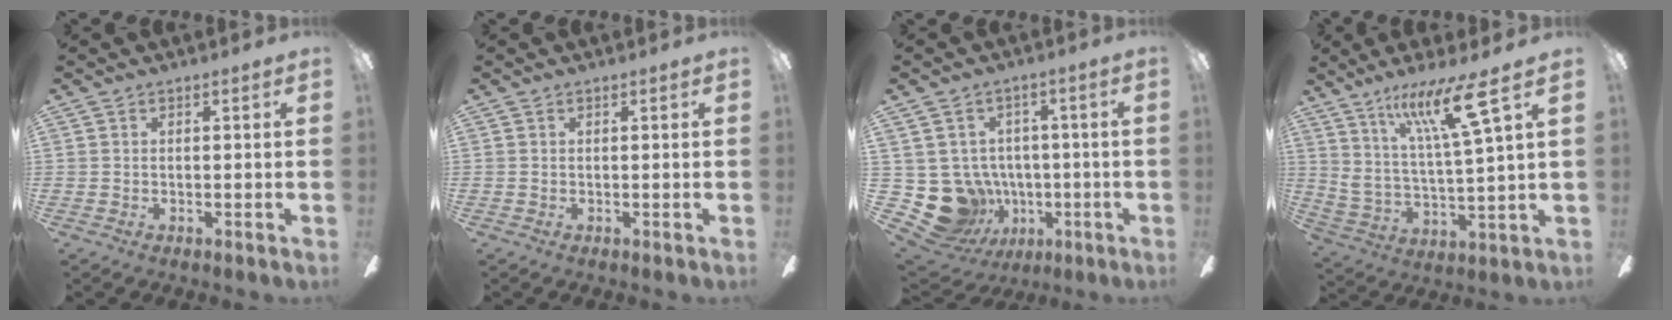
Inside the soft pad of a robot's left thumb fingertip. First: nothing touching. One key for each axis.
{"total": 0.0}
{"total": 13.0, "fx": -3.4, "fy": 11.6, "fz": 4.6, "tx": -0.125, "ty": 0.010, "tz": -0.042}
{"total": 15.6, "fx": 9.7, "fy": 2.2, "fz": 12.0, "tx": -0.231, "ty": -0.045, "tz": 0.153}